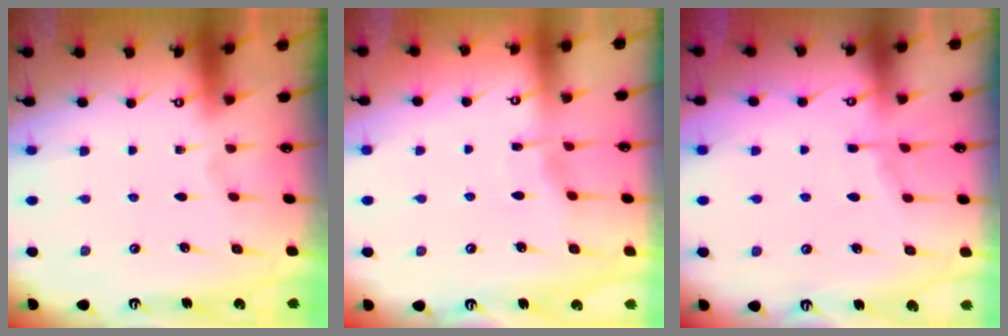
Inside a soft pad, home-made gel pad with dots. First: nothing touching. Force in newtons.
{"total": 3.6, "press": 3.6, "slide": 0.4}
{"total": 3.5, "press": 3.4, "slide": 0.6}